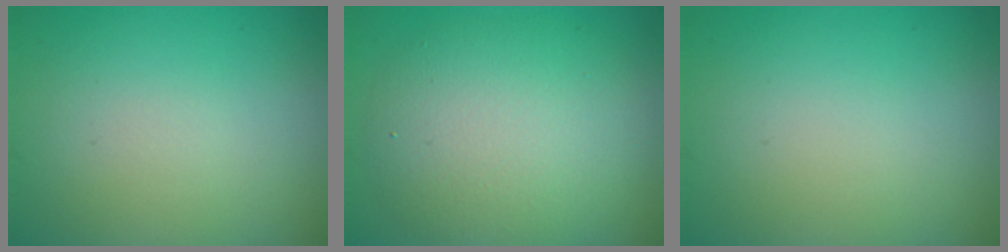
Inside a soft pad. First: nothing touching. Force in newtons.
{"total": 7.5, "press": 7.5, "slide": 0.3}
{"total": 0.0}